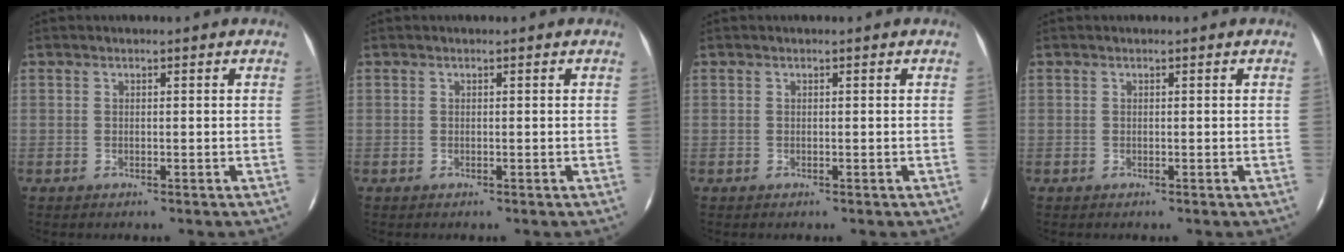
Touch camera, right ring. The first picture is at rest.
{"total": 0.0}
{"total": 0.0}
{"total": 0.0}